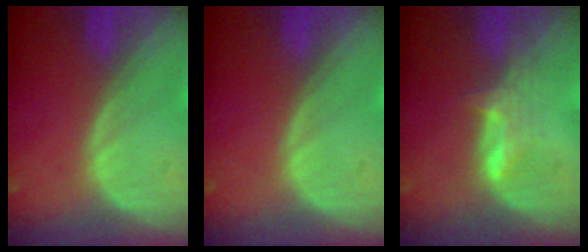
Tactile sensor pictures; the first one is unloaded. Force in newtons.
{"total": 0.0}
{"total": 2.8, "press": 2.8, "slide": 0.4}